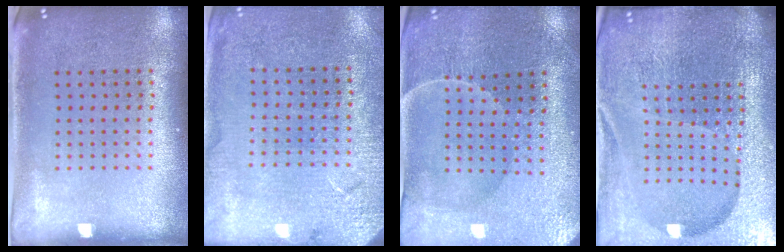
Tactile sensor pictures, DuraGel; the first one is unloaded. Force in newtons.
{"total": 2.7, "press": 2.7, "slide": 0.1}
{"total": 1.3, "press": 1.2, "slide": 0.3}
{"total": 7.0, "press": 6.0, "slide": 3.5}